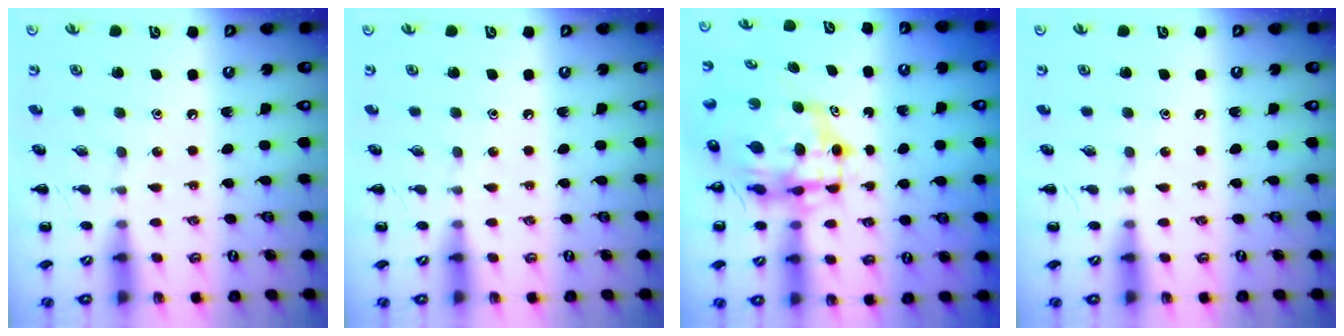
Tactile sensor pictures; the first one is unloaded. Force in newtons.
{"total": 0.0}
{"total": 9.1, "press": 8.6, "slide": 2.8}
{"total": 0.0}